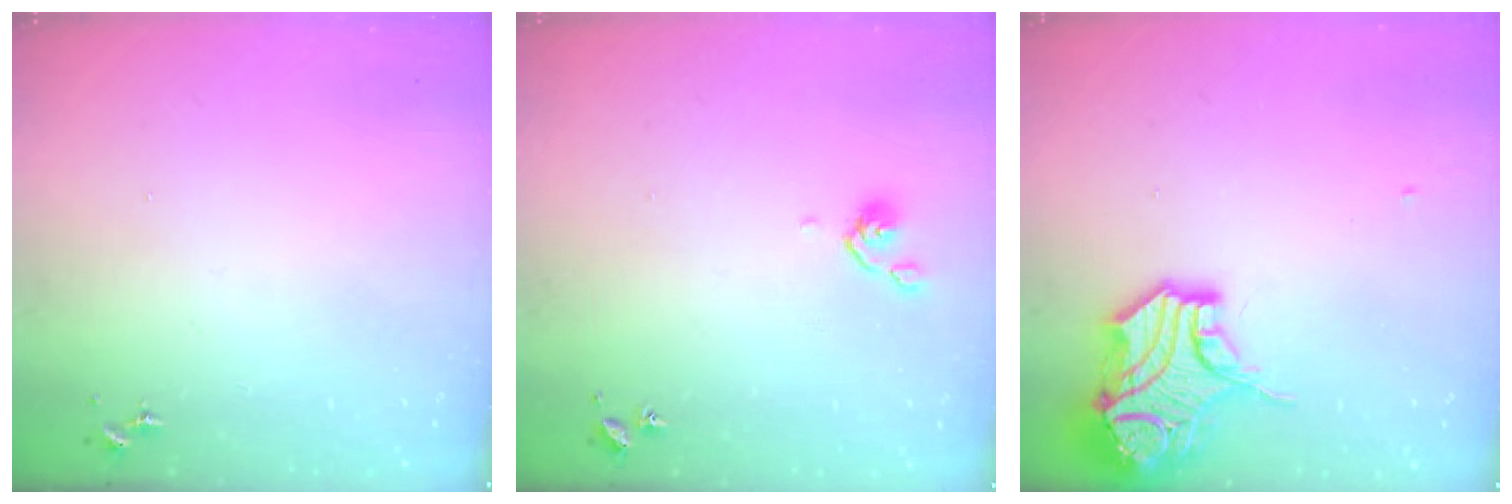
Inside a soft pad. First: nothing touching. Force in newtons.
{"total": 5.0, "press": 4.9, "slide": 1.2}
{"total": 15.8, "press": 15.6, "slide": 2.2}